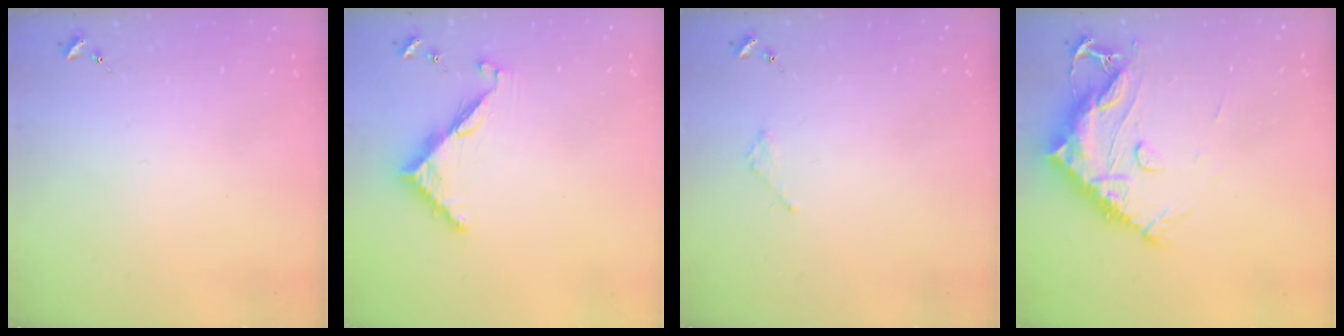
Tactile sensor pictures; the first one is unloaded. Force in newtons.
{"total": 7.7, "press": 7.7, "slide": 0.2}
{"total": 1.8, "press": 1.8, "slide": 0.2}
{"total": 14.9, "press": 14.8, "slide": 1.4}